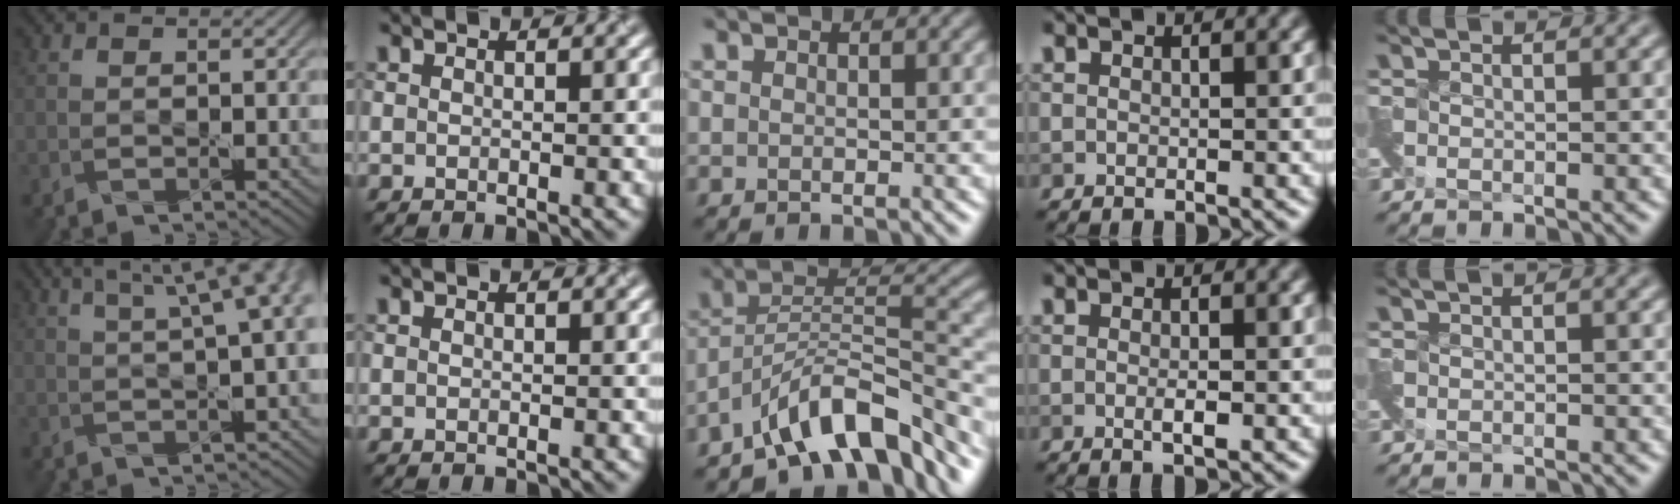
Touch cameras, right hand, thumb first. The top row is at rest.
{"thumb": {"total": 12.0, "force": [4.7, 4.1, 10.3], "torque": [-0.117, 0.059, 0.044]}, "middle": {"total": 9.7, "force": [-7.0, 3.0, 6.0], "torque": [-0.086, 0.010, -0.131]}, "ring": {"total": 1.1, "force": [-0.1, 0.2, 1.1], "torque": [-0.021, -0.003, -0.002]}, "little": {"total": 0.6, "force": [-0.5, 0.1, 0.3], "torque": [-0.007, -0.013, -0.011]}}